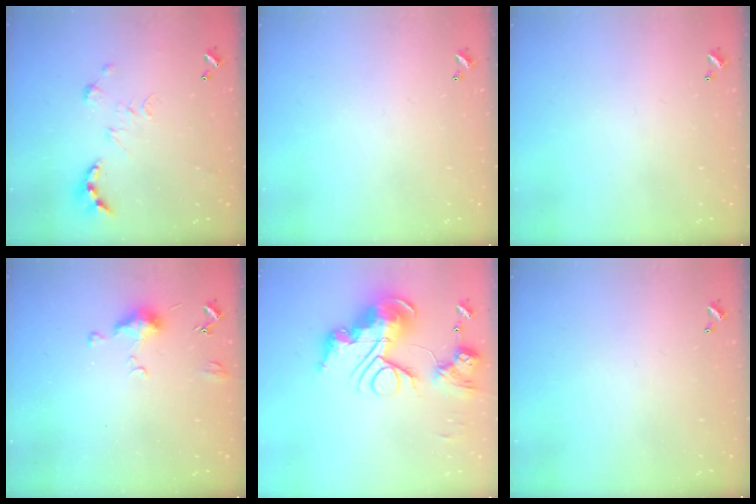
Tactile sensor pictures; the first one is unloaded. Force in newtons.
{"total": 0.0}
{"total": 0.0}
{"total": 5.9, "press": 5.8, "slide": 0.9}
{"total": 0.7, "press": 0.7, "slide": 0.0}
{"total": 0.0}